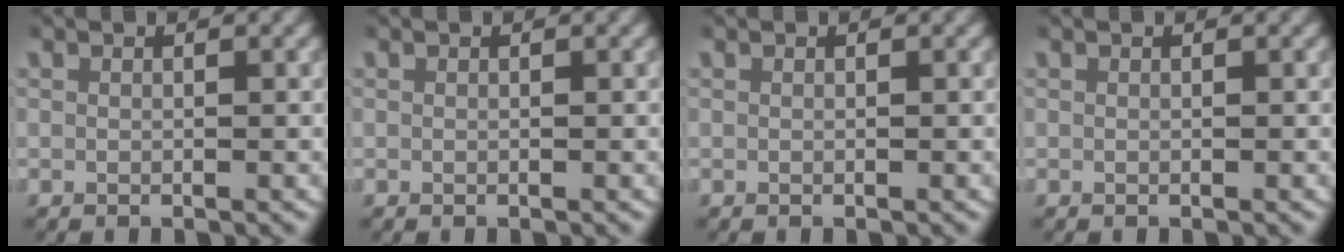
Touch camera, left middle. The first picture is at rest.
{"total": 0.0}
{"total": 0.0}
{"total": 0.0}